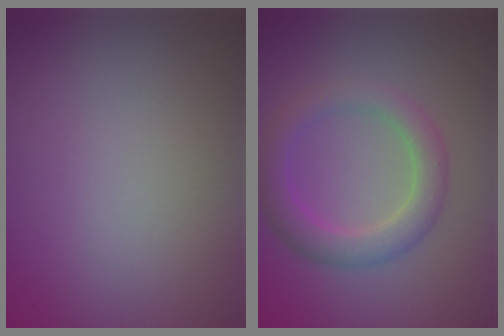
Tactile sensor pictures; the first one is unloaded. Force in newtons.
{"total": 3.7, "press": 3.7, "slide": 0.1}